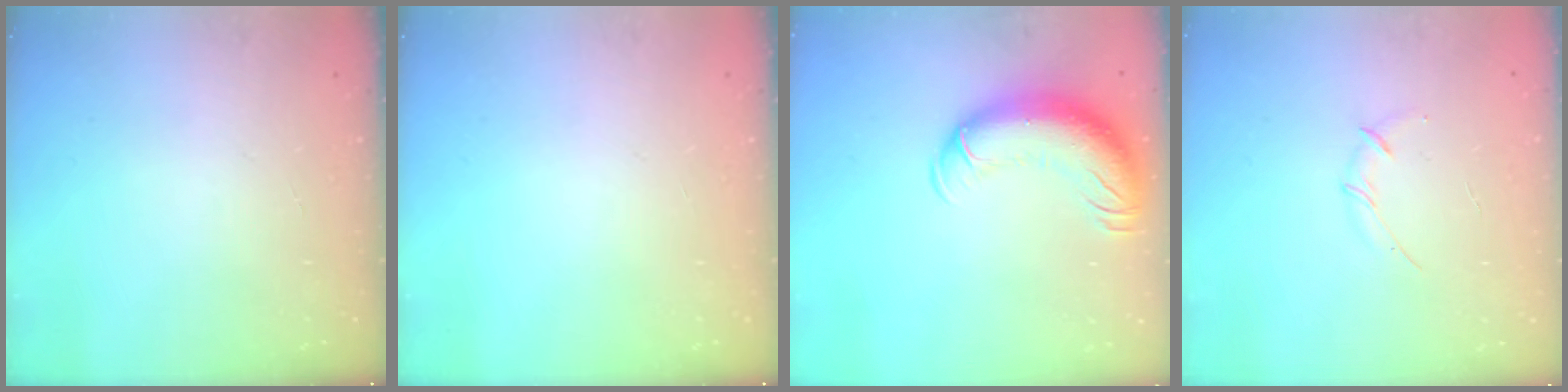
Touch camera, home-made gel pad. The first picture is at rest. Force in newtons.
{"total": 0.0}
{"total": 14.6, "press": 14.2, "slide": 3.3}
{"total": 3.0, "press": 2.9, "slide": 0.8}